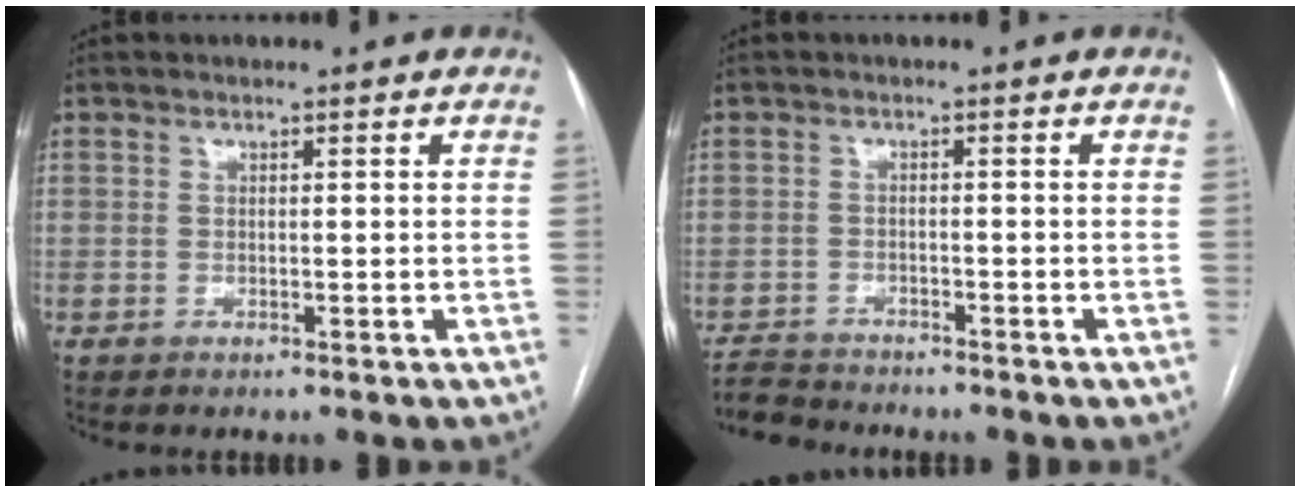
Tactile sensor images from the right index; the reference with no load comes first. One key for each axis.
{"total": 4.1, "fx": -4.0, "fy": 0.5, "fz": -0.1, "tx": 0.005, "ty": -0.015, "tz": -0.073}